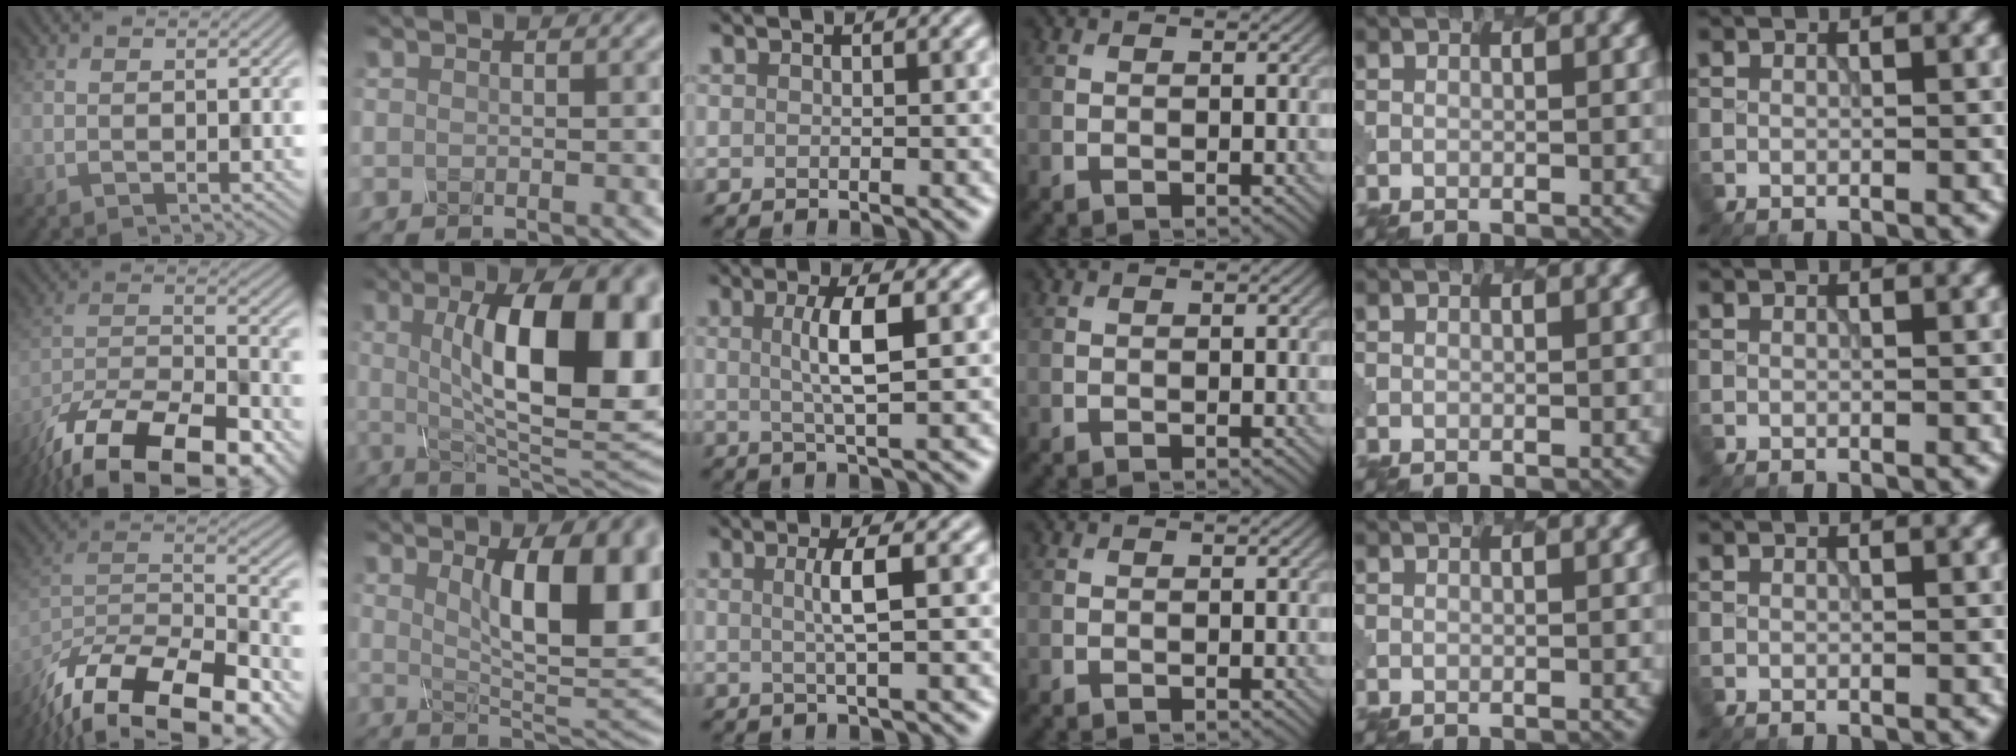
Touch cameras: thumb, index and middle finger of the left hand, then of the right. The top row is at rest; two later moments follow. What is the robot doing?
{"motion": "shake", "object": "salt shaker"}